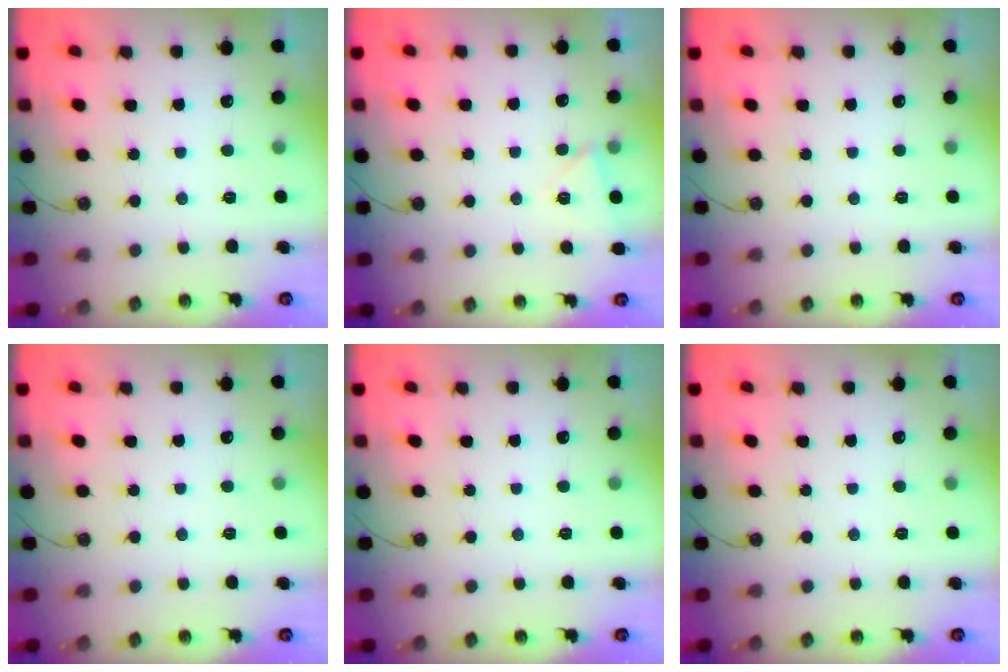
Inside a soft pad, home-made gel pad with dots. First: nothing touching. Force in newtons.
{"total": 4.1, "press": 3.7, "slide": 1.7}
{"total": 0.0}
{"total": 0.0}
{"total": 0.0}
{"total": 0.0}